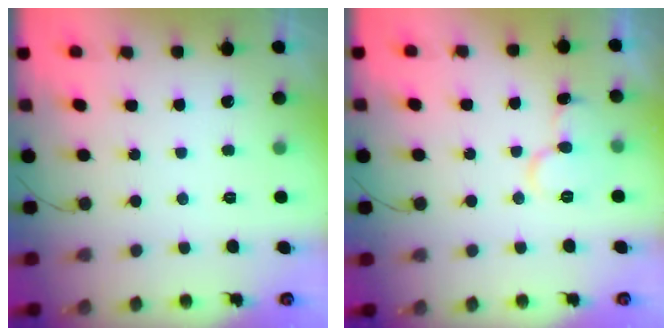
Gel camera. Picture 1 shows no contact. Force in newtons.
{"total": 9.9, "press": 9.8, "slide": 1.0}